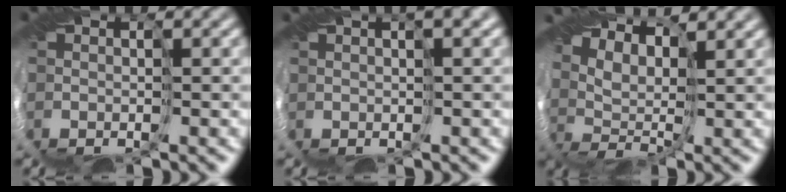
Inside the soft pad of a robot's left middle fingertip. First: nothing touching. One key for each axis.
{"total": 4.3, "fx": 2.4, "fy": 1.1, "fz": 3.4, "tx": -0.043, "ty": 0.017, "tz": 0.020}
{"total": 6.7, "fx": 4.4, "fy": 2.8, "fz": 4.2, "tx": -0.098, "ty": 0.015, "tz": 0.068}